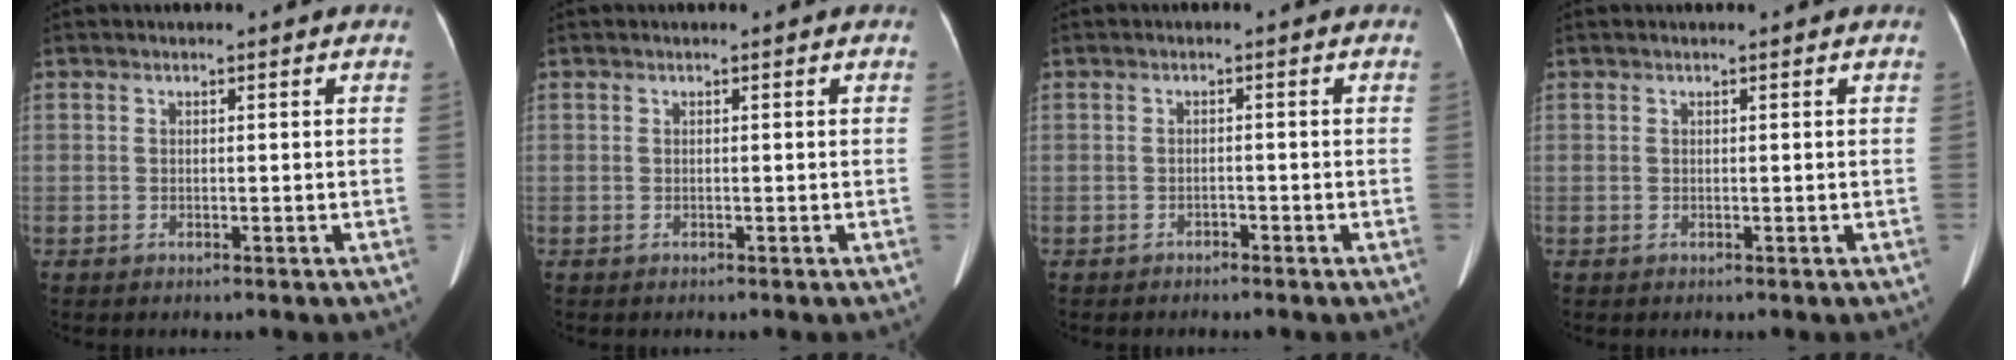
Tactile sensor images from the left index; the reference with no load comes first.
{"total": 0.0}
{"total": 1.0, "force": [-0.9, 0.3, 0.2], "torque": [-0.005, 0.001, -0.014]}
{"total": 0.0}